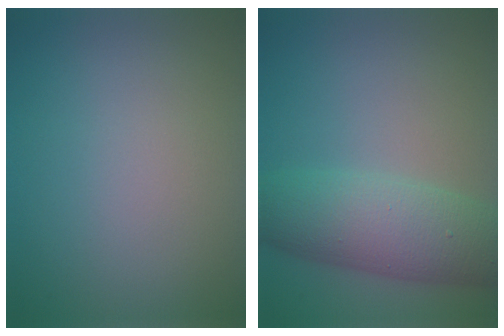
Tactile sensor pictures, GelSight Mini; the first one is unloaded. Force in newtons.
{"total": 7.0, "press": 7.0, "slide": 0.2}